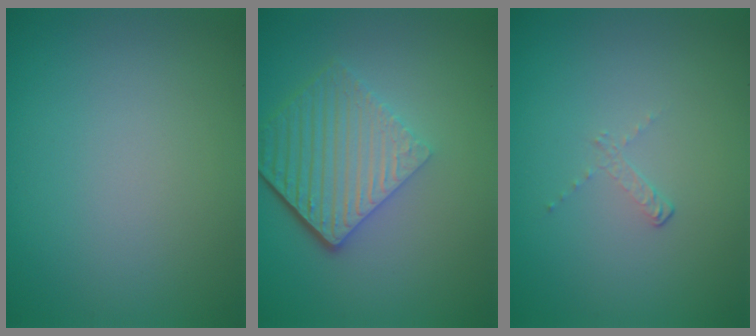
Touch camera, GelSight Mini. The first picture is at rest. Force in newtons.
{"total": 6.2, "press": 4.2, "slide": 4.6}
{"total": 0.8, "press": 0.3, "slide": 0.7}